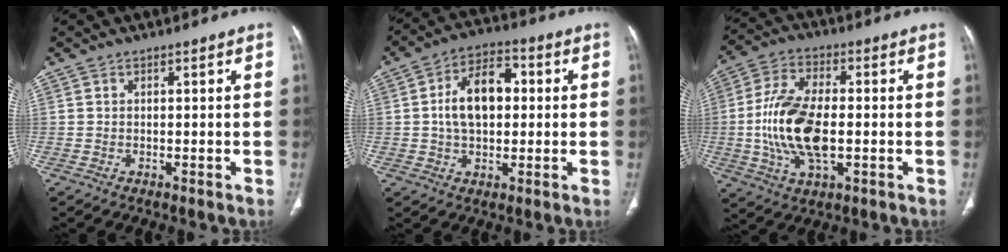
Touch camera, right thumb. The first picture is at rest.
{"total": 11.5, "force": [1.0, 7.2, 8.9], "torque": [-0.140, 0.023, 0.012]}
{"total": 15.1, "force": [-1.6, 7.4, 13.0], "torque": [-0.264, 0.009, -0.029]}